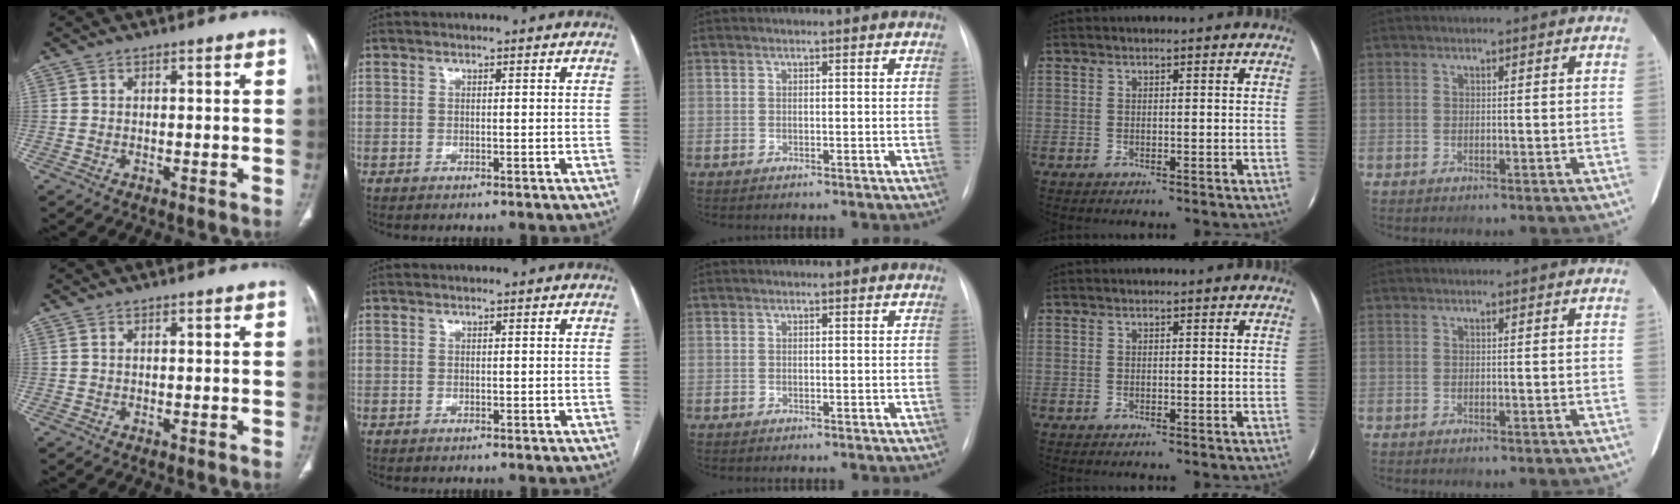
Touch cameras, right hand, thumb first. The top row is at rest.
{}